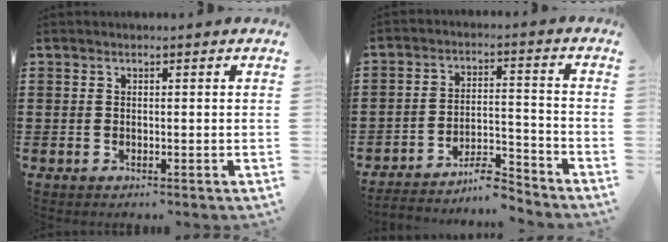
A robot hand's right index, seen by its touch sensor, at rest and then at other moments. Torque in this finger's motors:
{"motor_torque": [-1.90, -0.24, -1.05, -0.21]}